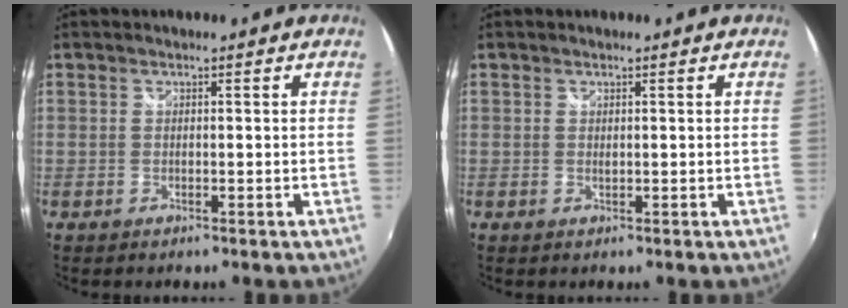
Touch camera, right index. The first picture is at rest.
{"total": 0.0}